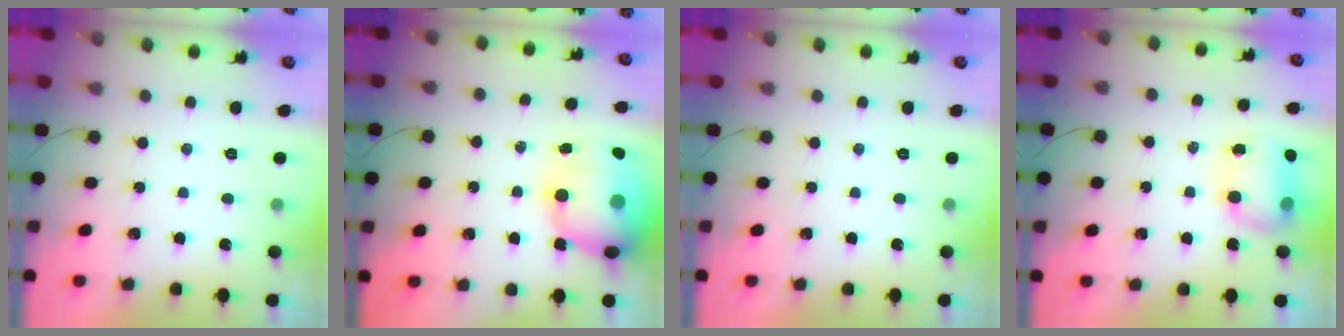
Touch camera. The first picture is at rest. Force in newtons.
{"total": 18.7, "press": 18.2, "slide": 4.5}
{"total": 0.0}
{"total": 11.2, "press": 9.4, "slide": 6.2}